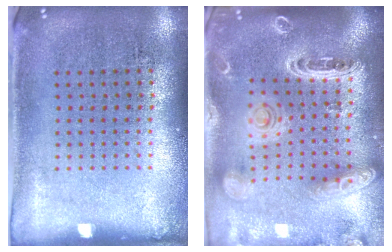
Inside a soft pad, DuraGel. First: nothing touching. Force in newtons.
{"total": 2.6, "press": 2.3, "slide": 1.1}